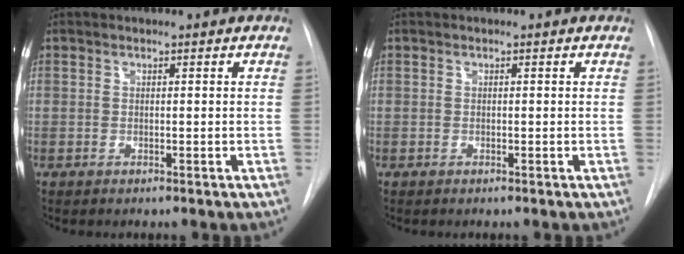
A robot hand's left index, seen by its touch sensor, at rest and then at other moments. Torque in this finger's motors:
{"motor_torque": [0.00, 0.00, 0.00, 0.00]}